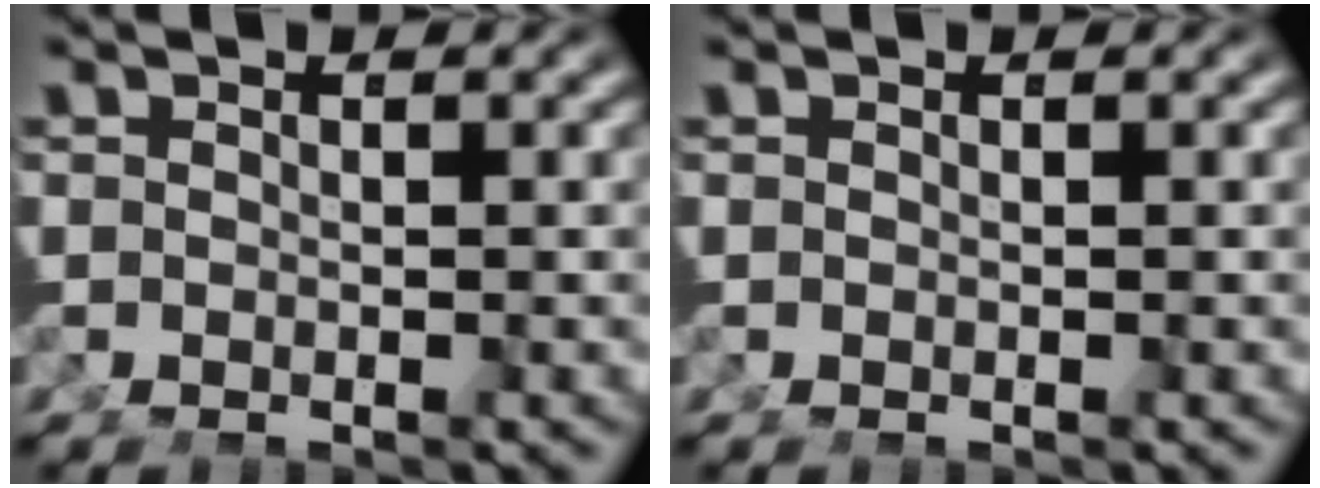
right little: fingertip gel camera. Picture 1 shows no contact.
{"total": 0.0}